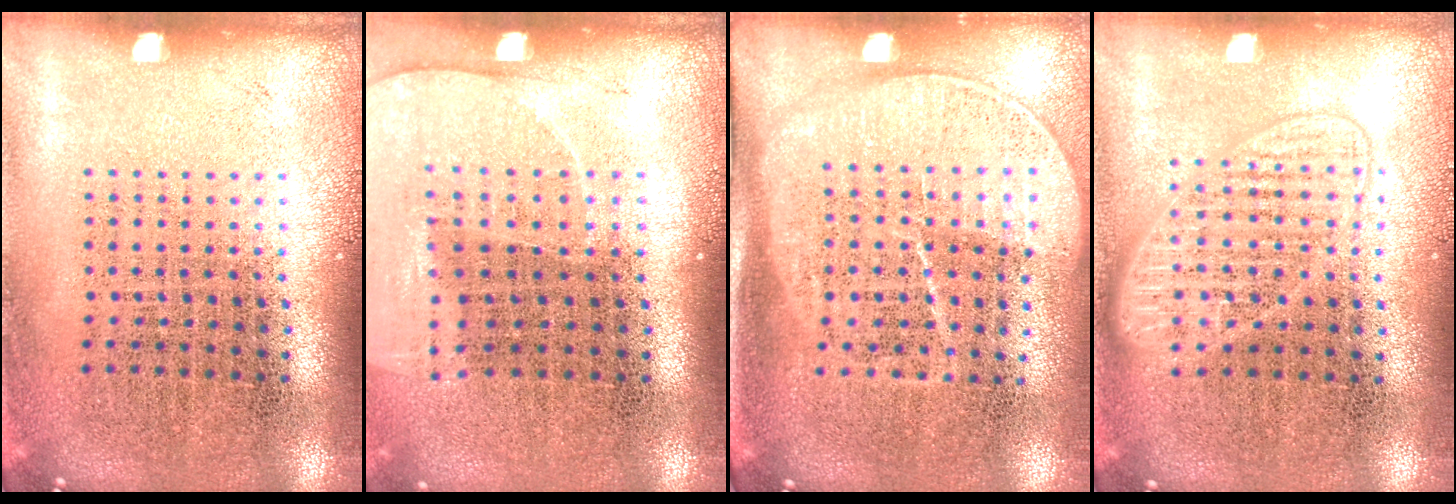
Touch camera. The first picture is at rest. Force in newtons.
{"total": 1.4, "press": 1.3, "slide": 0.5}
{"total": 1.6, "press": 1.3, "slide": 0.9}
{"total": 1.5, "press": 1.4, "slide": 0.2}